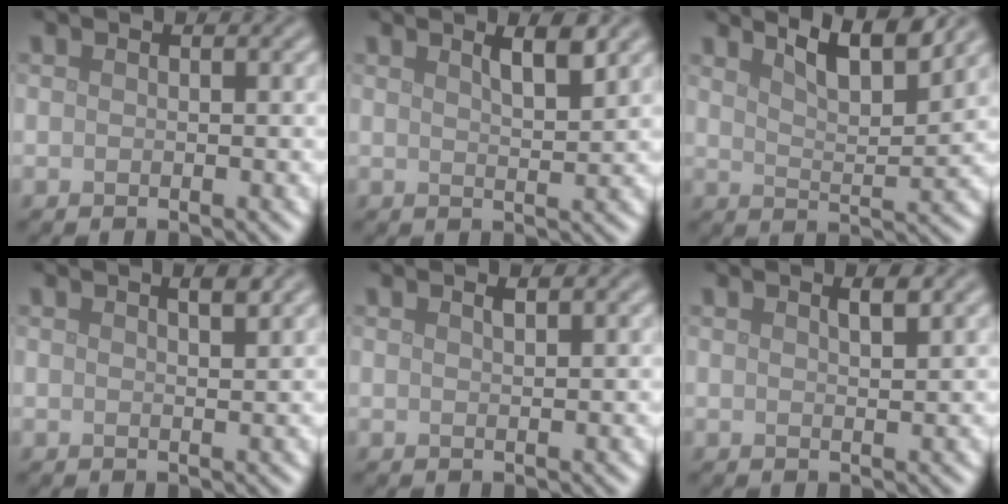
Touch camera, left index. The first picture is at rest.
{"total": 2.9, "force": [1.8, 0.6, 2.2], "torque": [-0.027, 0.003, 0.029]}
{"total": 5.7, "force": [4.3, 1.2, 3.7], "torque": [-0.053, 0.011, 0.058]}
{"total": 1.5, "force": [1.1, 0.3, 1.0], "torque": [-0.009, 0.005, 0.014]}
{"total": 0.9, "force": [0.6, 0.2, 0.5], "torque": [-0.006, 0.002, 0.010]}
{"total": 1.4, "force": [1.0, 0.3, 1.0], "torque": [-0.012, 0.004, 0.013]}